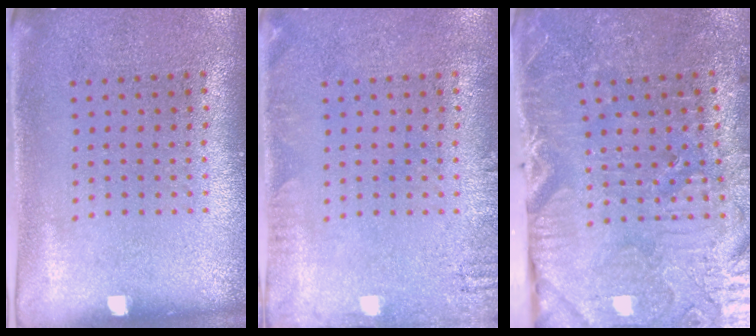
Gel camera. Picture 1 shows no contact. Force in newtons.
{"total": 1.5, "press": 1.5, "slide": 0.2}
{"total": 3.9, "press": 3.8, "slide": 0.5}